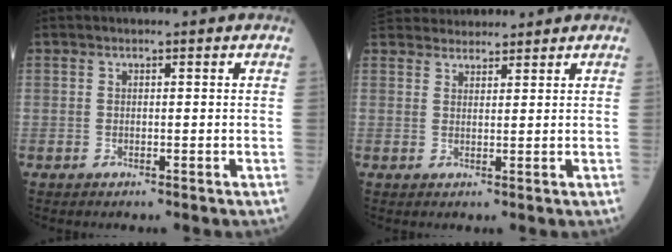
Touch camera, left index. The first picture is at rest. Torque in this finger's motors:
{"motor_torque": [-0.16, 0.07, -0.33, -0.21]}